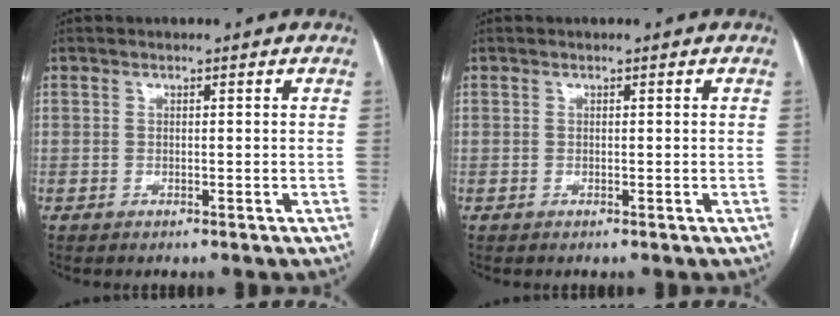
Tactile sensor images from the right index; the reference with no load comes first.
{"total": 0.0}